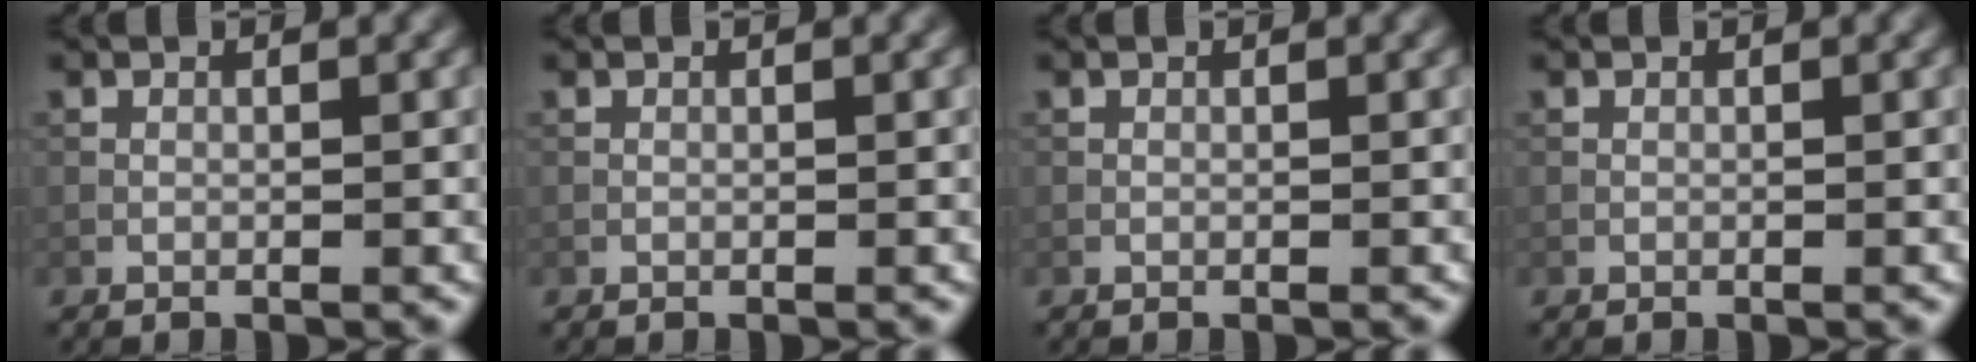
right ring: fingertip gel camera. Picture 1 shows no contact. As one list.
[{"total": 0.0}, {"total": 0.0}, {"total": 0.0}]